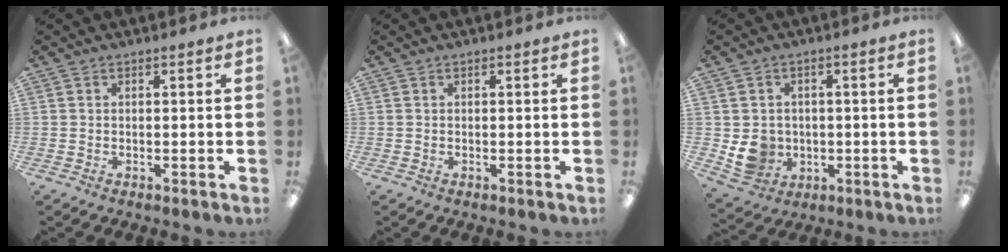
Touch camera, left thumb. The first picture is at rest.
{"total": 0.0}
{"total": 7.1, "force": [-0.4, 6.7, 2.2], "torque": [-0.056, 0.003, 0.001]}